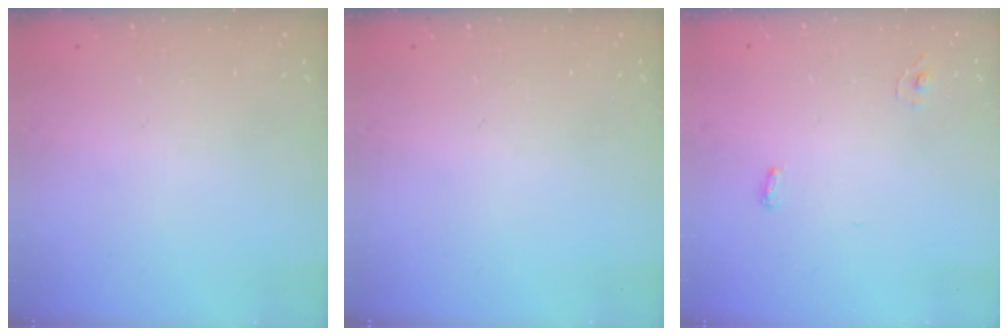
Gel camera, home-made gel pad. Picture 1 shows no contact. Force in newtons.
{"total": 0.0}
{"total": 4.1, "press": 3.5, "slide": 2.2}